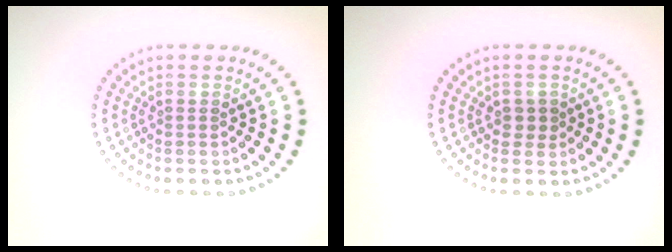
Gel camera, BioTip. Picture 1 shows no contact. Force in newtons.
{"total": 1.2, "press": 1.1, "slide": 0.3}